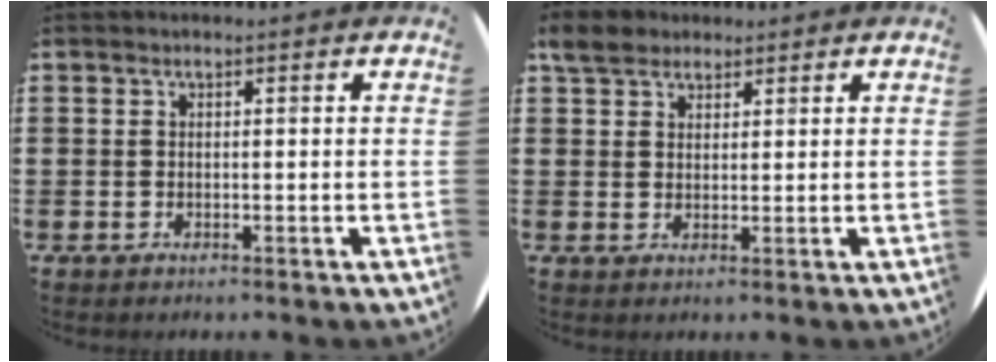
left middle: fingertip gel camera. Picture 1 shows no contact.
{"total": 3.7, "force": [3.0, 1.9, 0.9], "torque": [-0.011, 0.001, 0.055]}